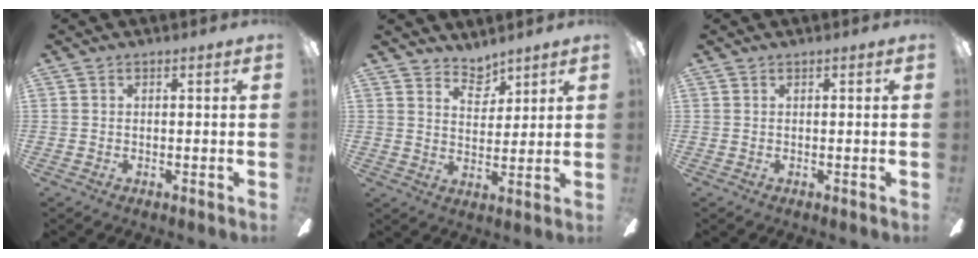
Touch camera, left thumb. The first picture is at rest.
{"total": 5.5, "force": [4.7, 2.5, 1.4], "torque": [-0.017, -0.028, 0.084]}
{"total": 0.0}